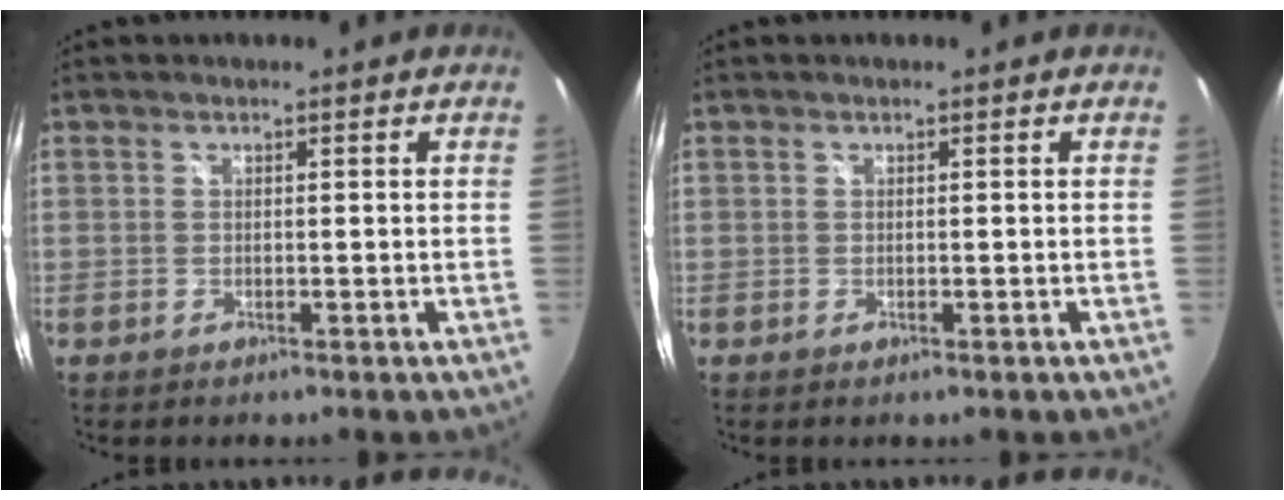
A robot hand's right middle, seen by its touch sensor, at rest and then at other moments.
{"total": 0.0}